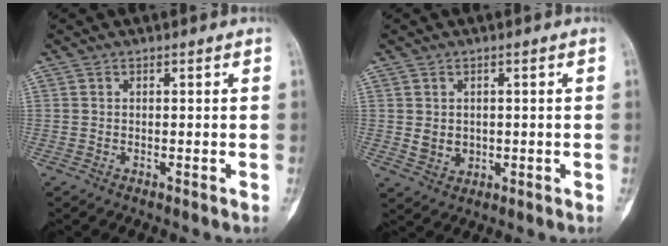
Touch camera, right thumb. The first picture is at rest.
{"total": 3.6, "force": [0.1, 3.1, 1.8], "torque": [-0.019, -0.004, 0.015]}